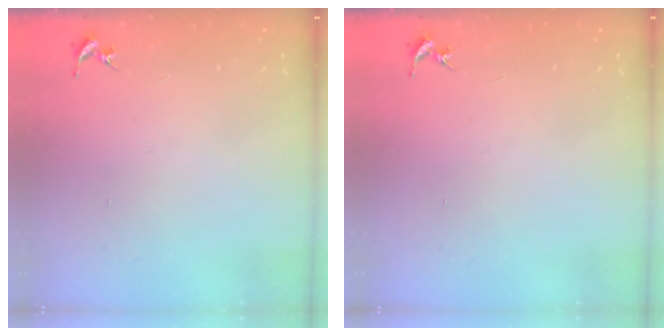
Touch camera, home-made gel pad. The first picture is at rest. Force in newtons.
{"total": 0.0}